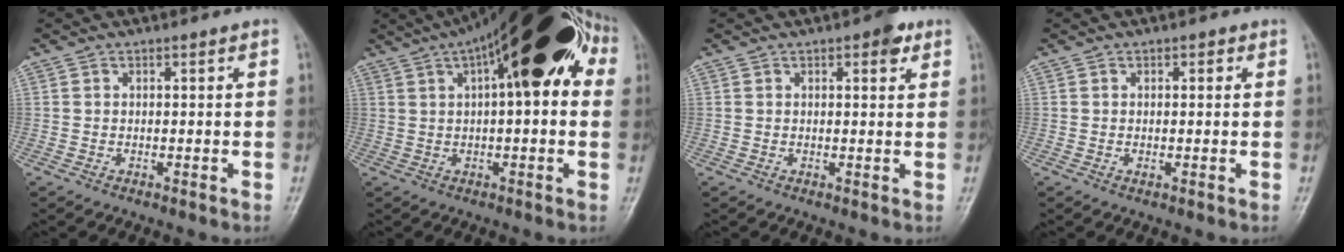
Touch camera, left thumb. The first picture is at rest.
{"total": 24.0, "force": [7.7, 9.0, 20.9], "torque": [-0.302, 0.050, 0.108]}
{"total": 3.2, "force": [1.7, 1.4, 2.3], "torque": [-0.021, -0.003, 0.017]}
{"total": 1.3, "force": [0.3, 0.9, 0.8], "torque": [-0.005, 0.001, 0.001]}